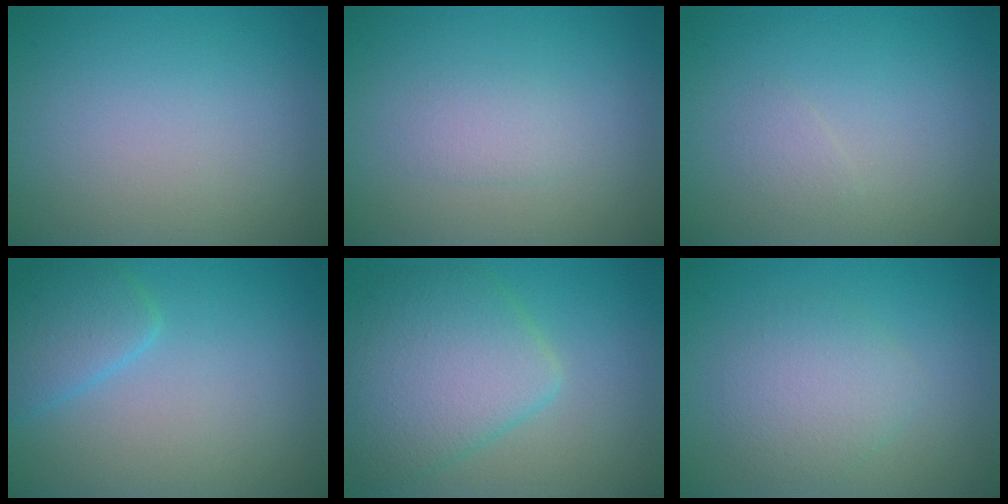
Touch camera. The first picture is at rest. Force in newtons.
{"total": 1.2, "press": 1.2, "slide": 0.3}
{"total": 0.8, "press": 0.8, "slide": 0.0}
{"total": 2.9, "press": 2.9, "slide": 0.2}
{"total": 6.5, "press": 6.5, "slide": 0.2}
{"total": 3.0, "press": 3.0, "slide": 0.1}